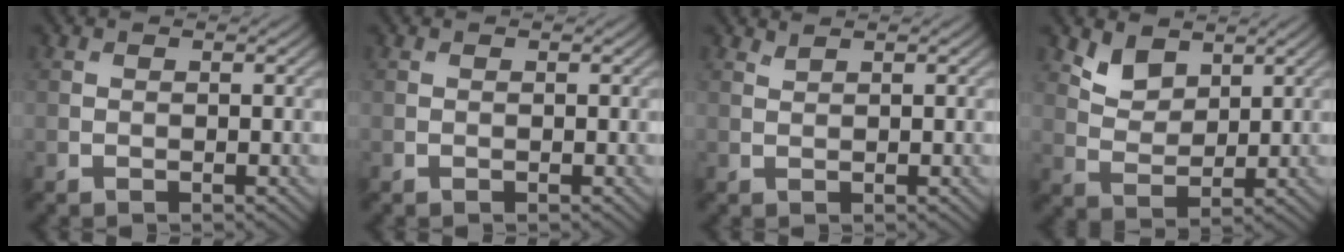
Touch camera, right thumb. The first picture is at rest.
{"total": 0.0}
{"total": 0.8, "force": [0.7, 0.0, 0.2], "torque": [-0.005, 0.002, 0.017]}
{"total": 4.1, "force": [2.8, 2.3, 1.8], "torque": [-0.047, -0.012, 0.058]}